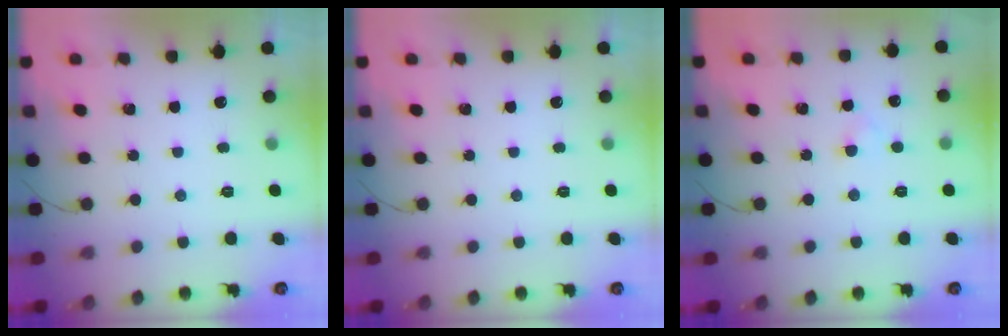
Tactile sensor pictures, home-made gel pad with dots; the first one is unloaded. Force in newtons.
{"total": 0.0}
{"total": 1.7, "press": 1.4, "slide": 0.8}